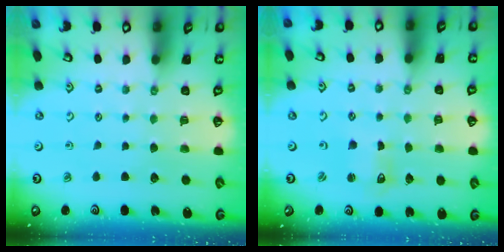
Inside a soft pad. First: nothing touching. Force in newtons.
{"total": 3.2, "press": 3.2, "slide": 0.4}